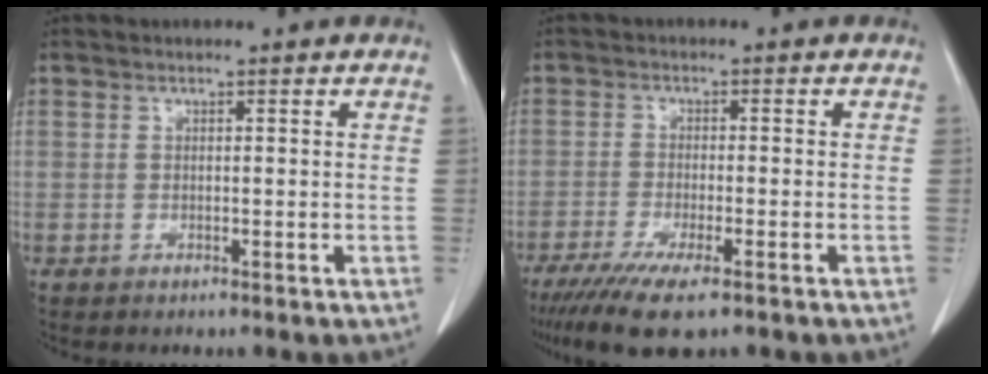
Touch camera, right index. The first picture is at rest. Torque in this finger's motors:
{"motor_torque": [0.97, -0.87, 0.39, 0.14]}